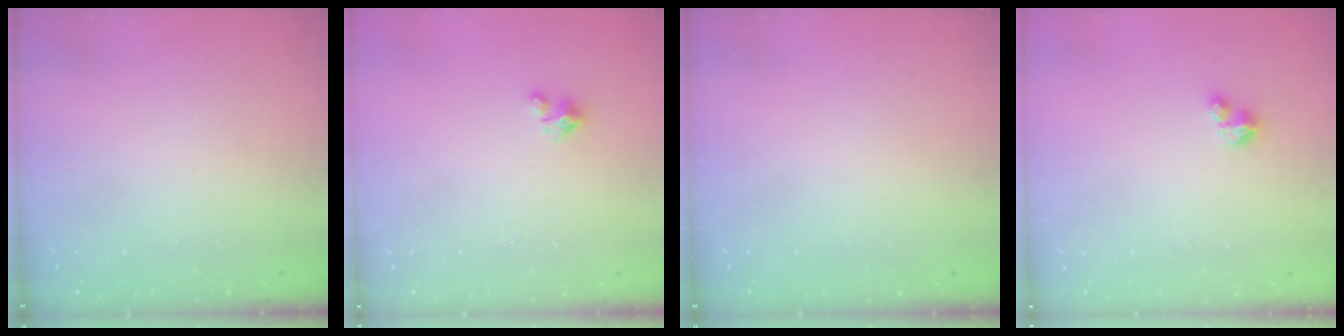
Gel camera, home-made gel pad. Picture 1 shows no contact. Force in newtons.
{"total": 3.6, "press": 3.5, "slide": 0.2}
{"total": 0.0}
{"total": 2.7, "press": 2.7, "slide": 0.3}